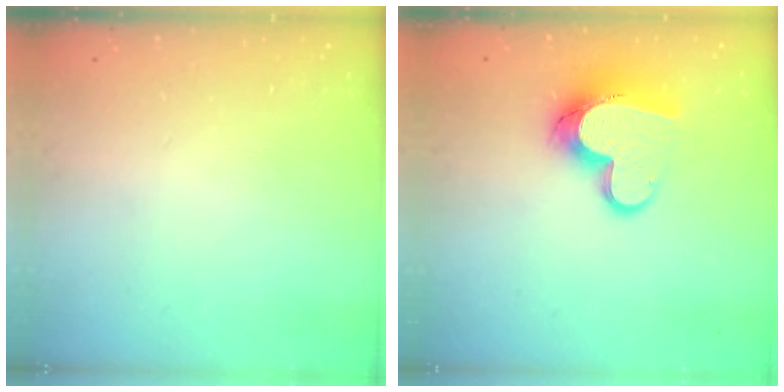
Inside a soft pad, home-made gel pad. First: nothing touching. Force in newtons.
{"total": 13.8, "press": 13.7, "slide": 1.2}